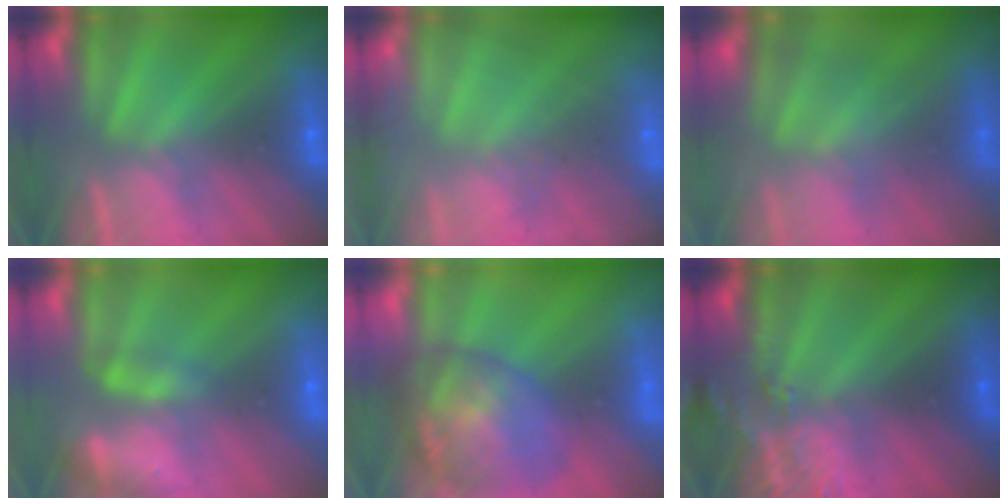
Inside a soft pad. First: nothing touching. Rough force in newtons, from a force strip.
{"total": 7.7}
{"total": 3.4}
{"total": 2.4}
{"total": 6.9}
{"total": 3.7}